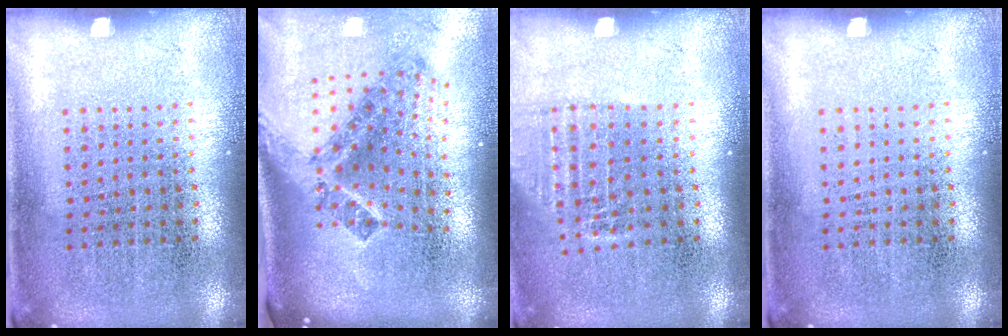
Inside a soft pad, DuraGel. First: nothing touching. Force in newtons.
{"total": 2.5, "press": 1.5, "slide": 2.0}
{"total": 1.1, "press": 1.0, "slide": 0.5}
{"total": 0.0}